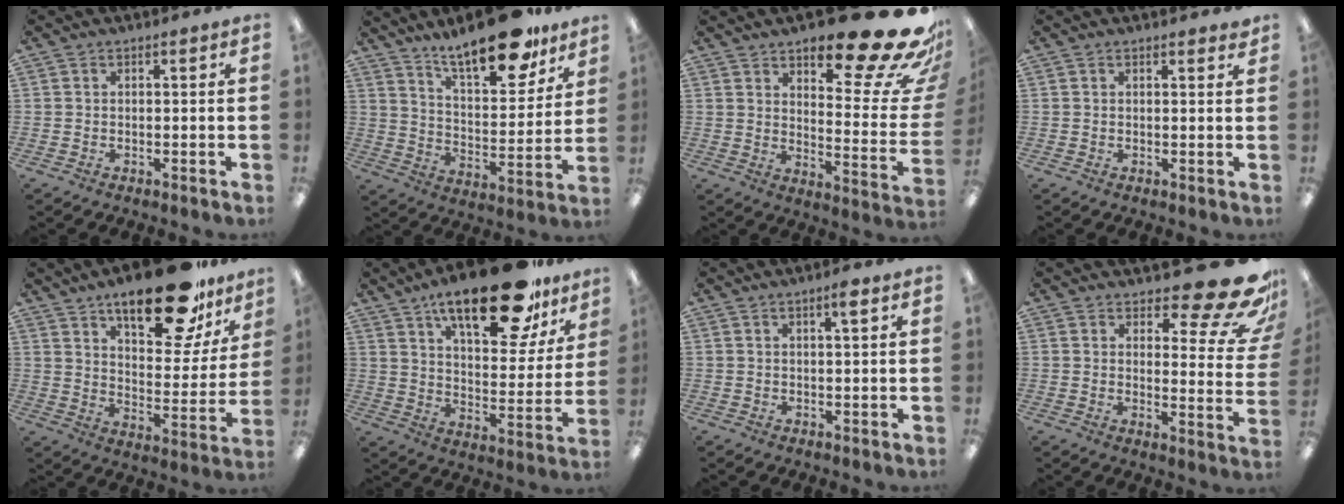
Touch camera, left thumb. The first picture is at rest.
{"total": 19.2, "force": [15.1, 6.1, 10.1], "torque": [-0.150, -0.099, 0.254]}
{"total": 22.8, "force": [15.6, 6.4, 15.3], "torque": [-0.187, -0.116, 0.245]}
{"total": 1.2, "force": [1.0, 0.2, 0.6], "torque": [0.003, -0.007, 0.014]}
{"total": 22.9, "force": [16.5, 8.2, 13.6], "torque": [-0.191, -0.101, 0.270]}
{"total": 24.3, "force": [17.0, 8.5, 15.1], "torque": [-0.225, -0.101, 0.280]}
{"total": 2.8, "force": [1.7, 0.4, 2.2], "torque": [-0.040, 0.000, 0.026]}
{"total": 16.5, "force": [11.1, 5.2, 11.1], "torque": [-0.135, -0.082, 0.182]}